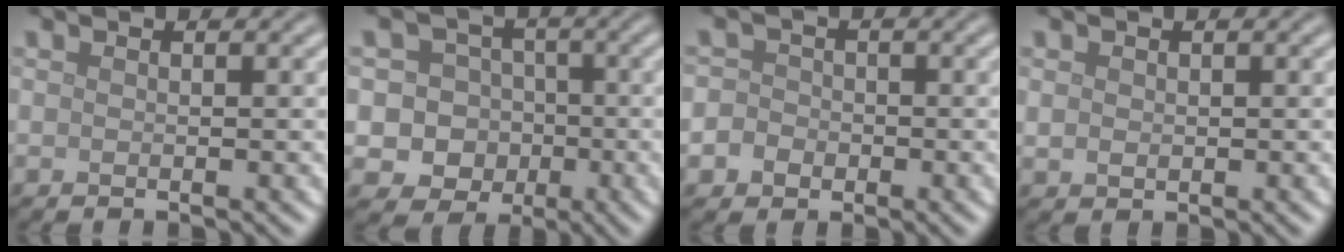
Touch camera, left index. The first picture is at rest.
{"total": 8.4, "force": [-1.9, 7.8, 2.5], "torque": [-0.029, 0.008, -0.062]}
{"total": 3.3, "force": [-1.0, 3.1, 0.8], "torque": [0.013, 0.010, -0.040]}
{"total": 1.0, "force": [0.3, 0.8, 0.4], "torque": [-0.009, -0.003, 0.010]}